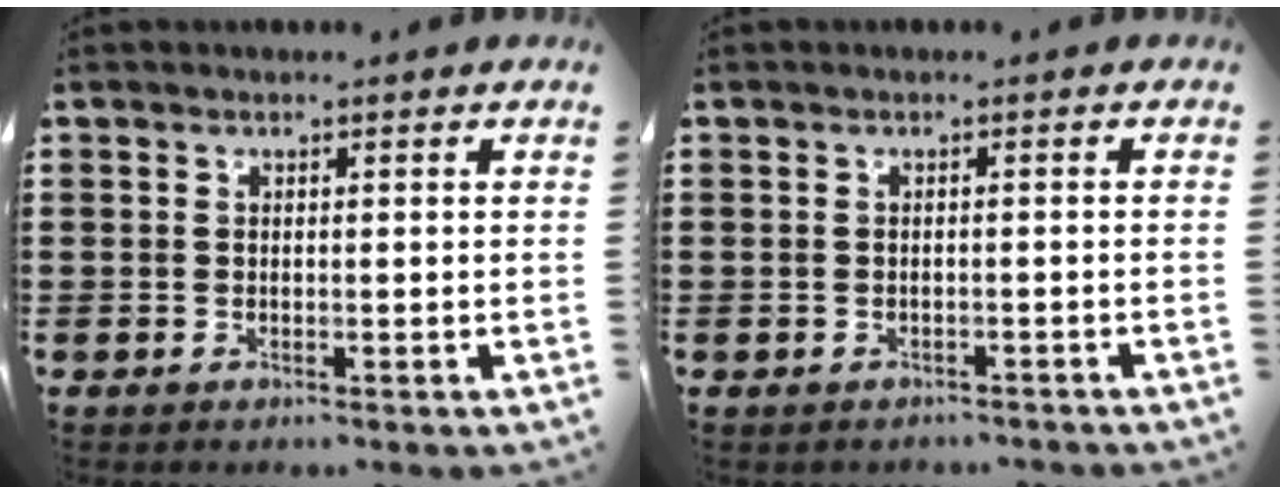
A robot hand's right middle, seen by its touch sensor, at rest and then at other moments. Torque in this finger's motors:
{"motor_torque": [0.04, -0.01, 0.04, 0.04]}